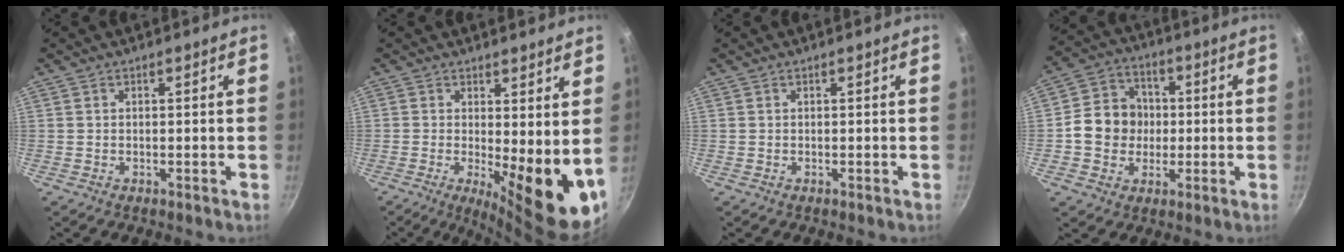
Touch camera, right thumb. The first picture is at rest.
{"total": 12.4, "force": [-0.2, 3.8, 11.8], "torque": [-0.135, -0.021, 0.006]}
{"total": 0.0}
{"total": 11.0, "force": [-0.4, 9.8, 5.1], "torque": [-0.054, 0.019, -0.022]}